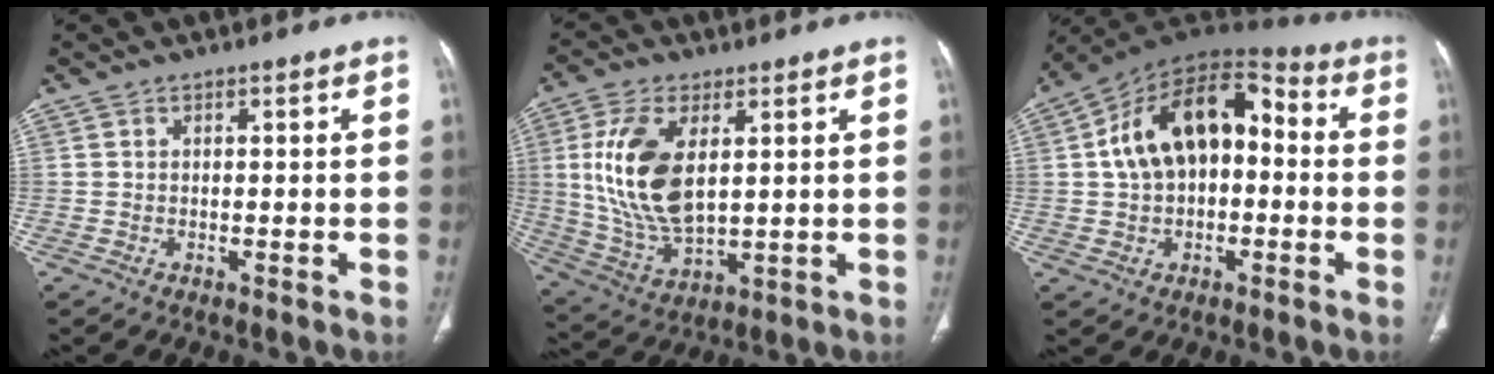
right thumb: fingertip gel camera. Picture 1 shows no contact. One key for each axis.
{"total": 15.7, "fx": 3.4, "fy": 8.1, "fz": 13.0, "tx": -0.268, "ty": -0.016, "tz": 0.077}
{"total": 17.4, "fx": 1.4, "fy": 10.8, "fz": 13.6, "tx": -0.201, "ty": 0.048, "tz": 0.015}